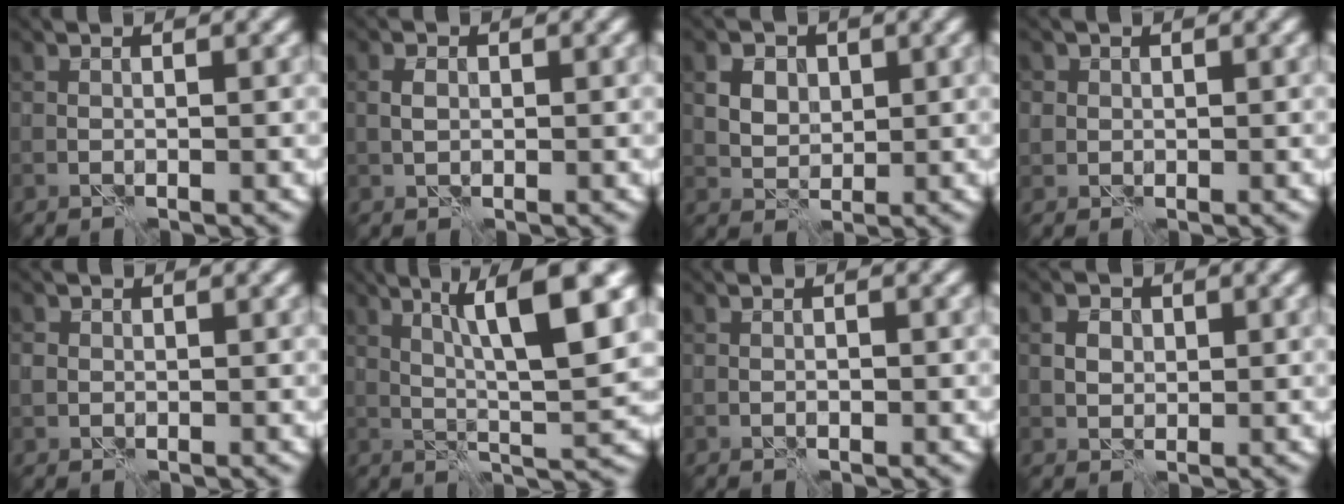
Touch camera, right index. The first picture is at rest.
{"total": 1.2, "force": [0.1, 0.9, 0.8], "torque": [-0.017, 0.005, 0.001]}
{"total": 5.2, "force": [2.3, 3.8, 2.7], "torque": [-0.057, 0.017, 0.031]}
{"total": 1.4, "force": [0.4, 1.3, 0.2], "torque": [0.001, -0.002, 0.007]}
{"total": 1.0, "force": [0.1, 1.0, 0.3], "torque": [-0.003, 0.000, -0.001]}
{"total": 8.8, "force": [3.0, 1.4, 8.2], "torque": [-0.129, 0.007, 0.053]}
{"total": 0.6, "force": [-0.2, 0.3, 0.5], "torque": [-0.007, 0.001, -0.003]}
{"total": 1.7, "force": [0.3, 1.5, 0.7], "torque": [-0.013, 0.001, 0.004]}